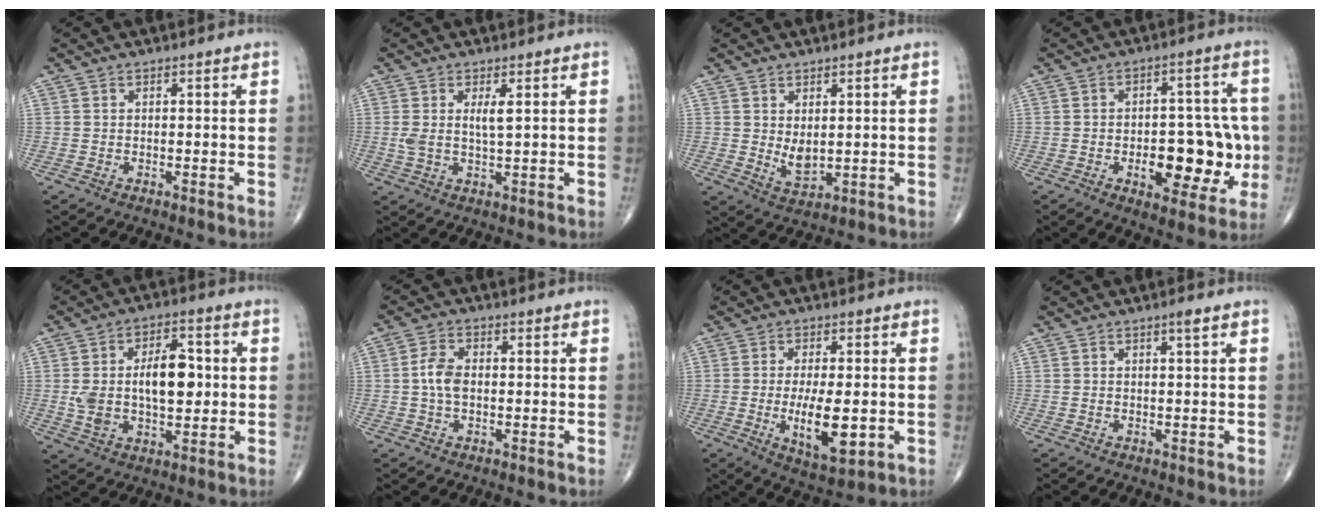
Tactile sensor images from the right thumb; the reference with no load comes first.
{"total": 3.7, "force": [1.1, 0.8, 3.5], "torque": [-0.069, -0.007, 0.023]}
{"total": 4.1, "force": [0.7, 2.2, 3.4], "torque": [-0.052, -0.017, 0.023]}
{"total": 15.8, "force": [-3.1, 8.1, 13.2], "torque": [-0.132, 0.025, -0.031]}
{"total": 13.6, "force": [0.9, 7.4, 11.3], "torque": [-0.177, 0.015, 0.022]}
{"total": 4.6, "force": [0.0, 2.7, 3.7], "torque": [-0.077, 0.010, -0.006]}
{"total": 10.7, "force": [-1.8, 4.1, 9.7], "torque": [-0.155, -0.018, -0.022]}
{"total": 1.1, "force": [0.6, 0.0, 0.9], "torque": [-0.012, -0.001, 0.009]}